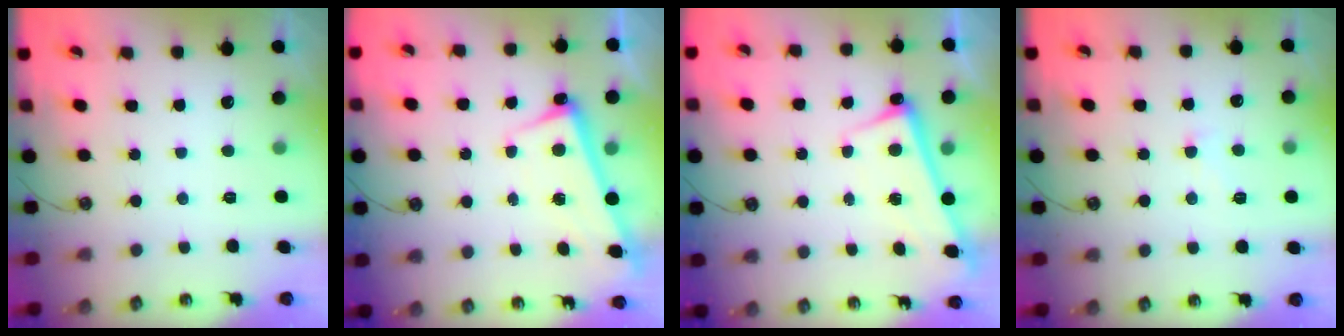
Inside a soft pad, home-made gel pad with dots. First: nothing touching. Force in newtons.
{"total": 2.6, "press": 2.4, "slide": 0.9}
{"total": 2.9, "press": 2.8, "slide": 0.7}
{"total": 1.1, "press": 0.7, "slide": 0.8}